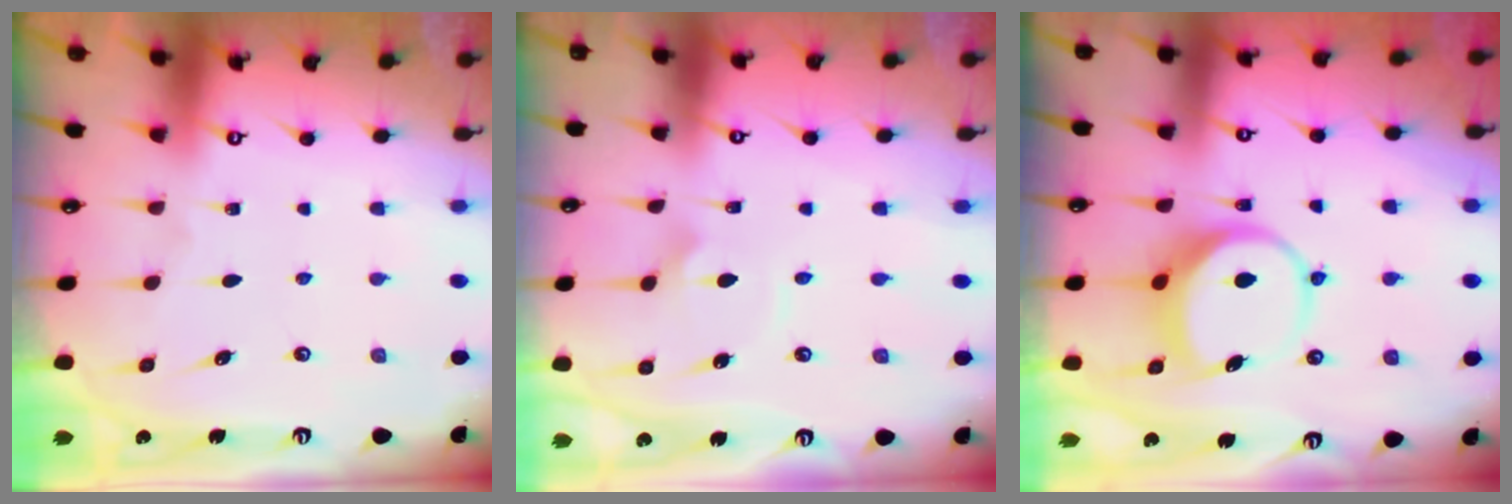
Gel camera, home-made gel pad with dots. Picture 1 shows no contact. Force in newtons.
{"total": 2.1, "press": 2.1, "slide": 0.0}
{"total": 8.2, "press": 8.1, "slide": 0.8}